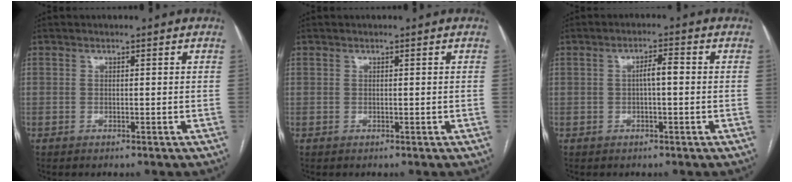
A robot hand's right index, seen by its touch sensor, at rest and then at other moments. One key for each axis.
{"total": 0.0}
{"total": 2.8, "fx": 0.0, "fy": 0.6, "fz": 2.8, "tx": -0.046, "ty": 0.007, "tz": 0.000}